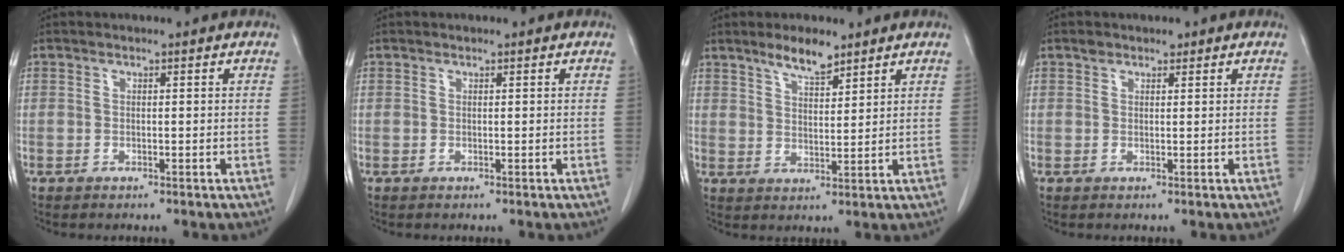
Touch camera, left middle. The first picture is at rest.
{"total": 0.0}
{"total": 5.1, "force": [4.0, 1.3, 2.8], "torque": [-0.055, 0.000, 0.073]}
{"total": 1.3, "force": [1.0, 0.8, 0.3], "torque": [-0.005, 0.005, 0.015]}